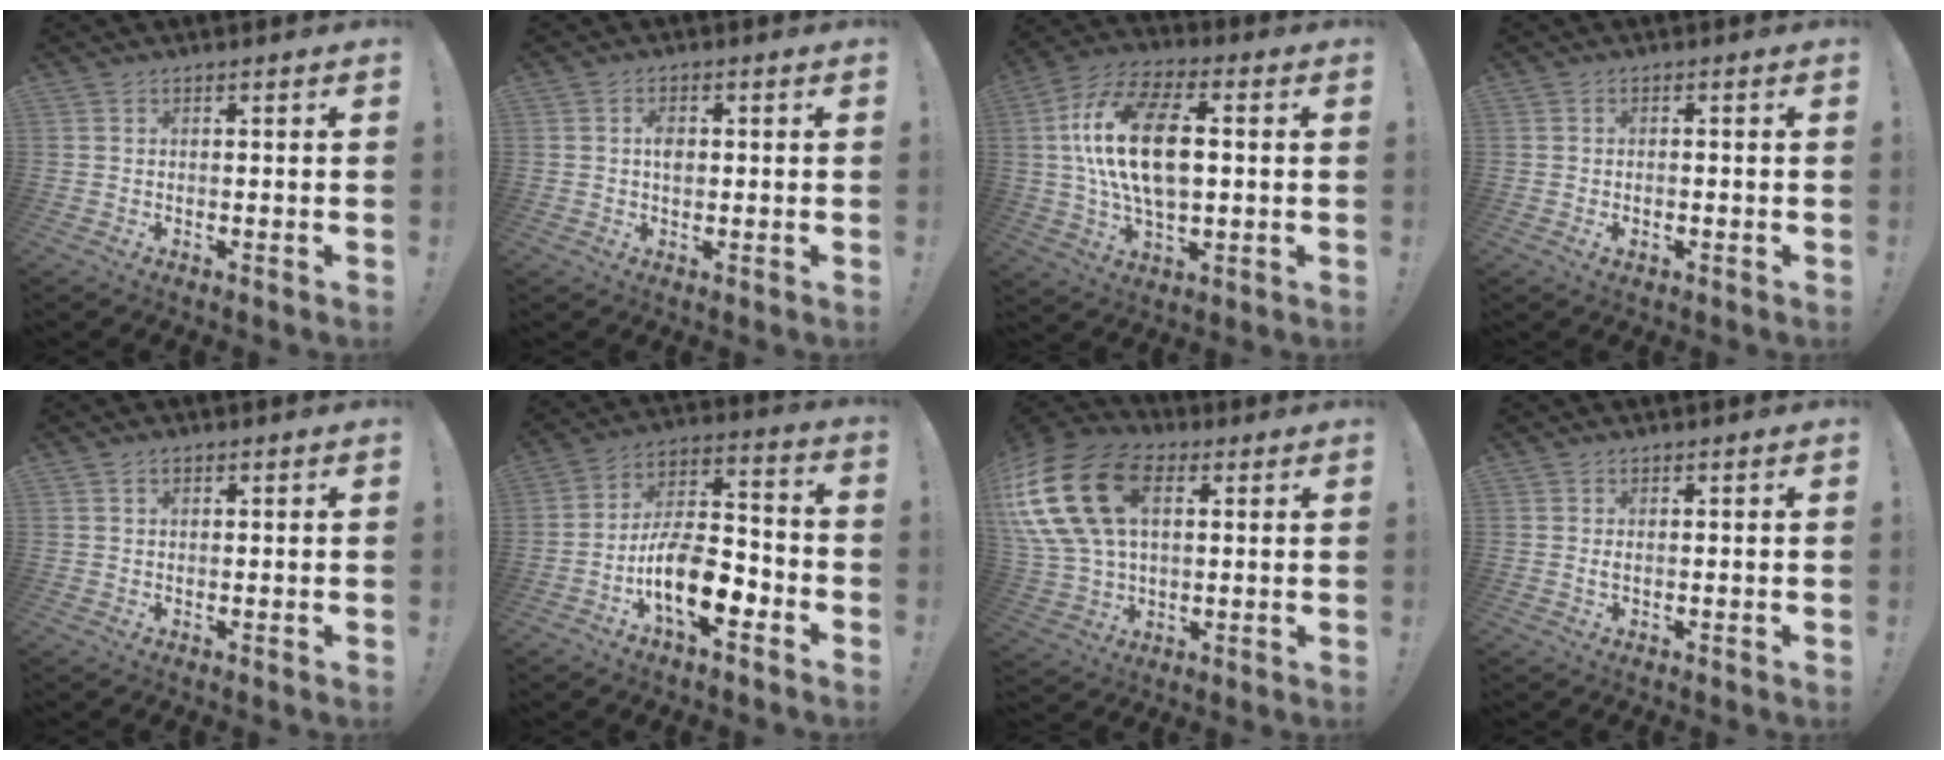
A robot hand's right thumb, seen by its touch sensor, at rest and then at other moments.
{"total": 3.1, "force": [0.2, 2.1, 2.3], "torque": [-0.029, 0.000, -0.002]}
{"total": 19.4, "force": [2.3, 10.8, 16.0], "torque": [-0.286, 0.007, 0.034]}
{"total": 1.5, "force": [-0.7, 0.6, 1.1], "torque": [-0.014, 0.001, -0.013]}
{"total": 1.1, "force": [0.6, 0.8, 0.5], "torque": [-0.009, 0.001, 0.012]}
{"total": 15.5, "force": [-7.2, 7.5, 11.5], "torque": [-0.207, 0.033, -0.116]}
{"total": 24.3, "force": [6.9, 16.1, 16.7], "torque": [-0.323, -0.012, 0.130]}
{"total": 0.9, "force": [0.1, 0.2, 0.9], "torque": [-0.018, 0.002, 0.001]}